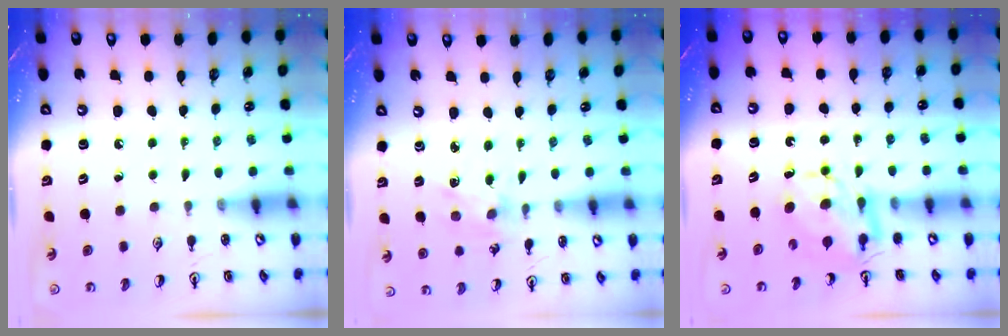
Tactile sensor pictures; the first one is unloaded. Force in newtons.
{"total": 2.4, "press": 2.4, "slide": 0.0}
{"total": 6.4, "press": 6.4, "slide": 0.5}